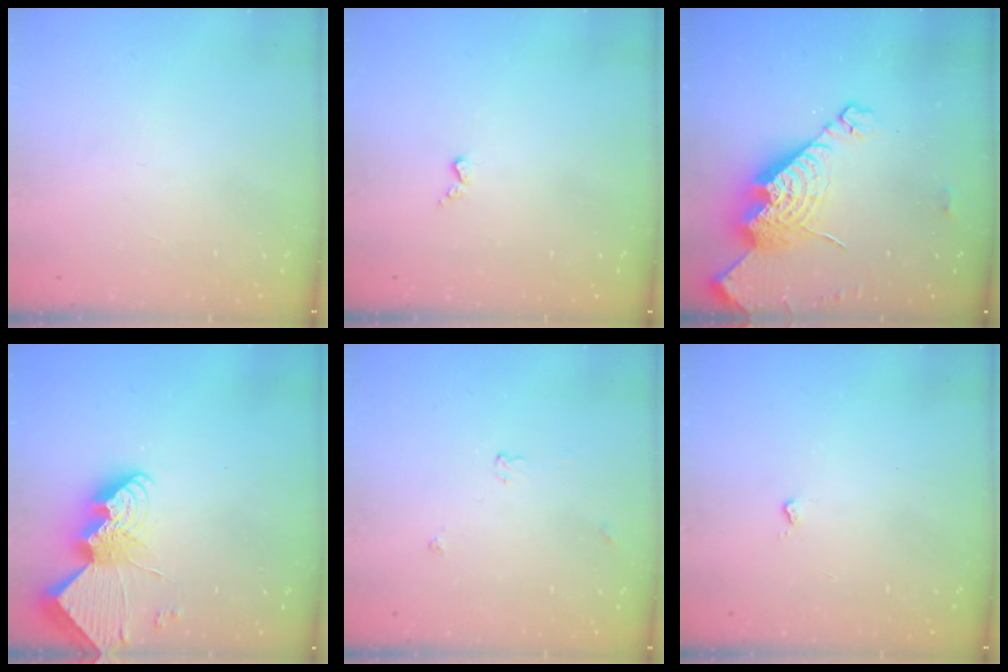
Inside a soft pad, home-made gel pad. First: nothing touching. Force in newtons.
{"total": 3.0, "press": 2.9, "slide": 0.5}
{"total": 20.4, "press": 20.3, "slide": 1.9}
{"total": 12.4, "press": 12.4, "slide": 0.7}
{"total": 3.6, "press": 3.5, "slide": 0.5}
{"total": 2.6, "press": 2.6, "slide": 0.4}